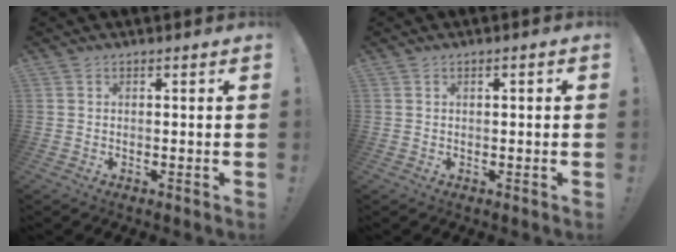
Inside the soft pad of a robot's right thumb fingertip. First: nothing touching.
{"total": 0.9, "force": [-0.1, 0.3, 0.9], "torque": [-0.010, 0.000, -0.005]}